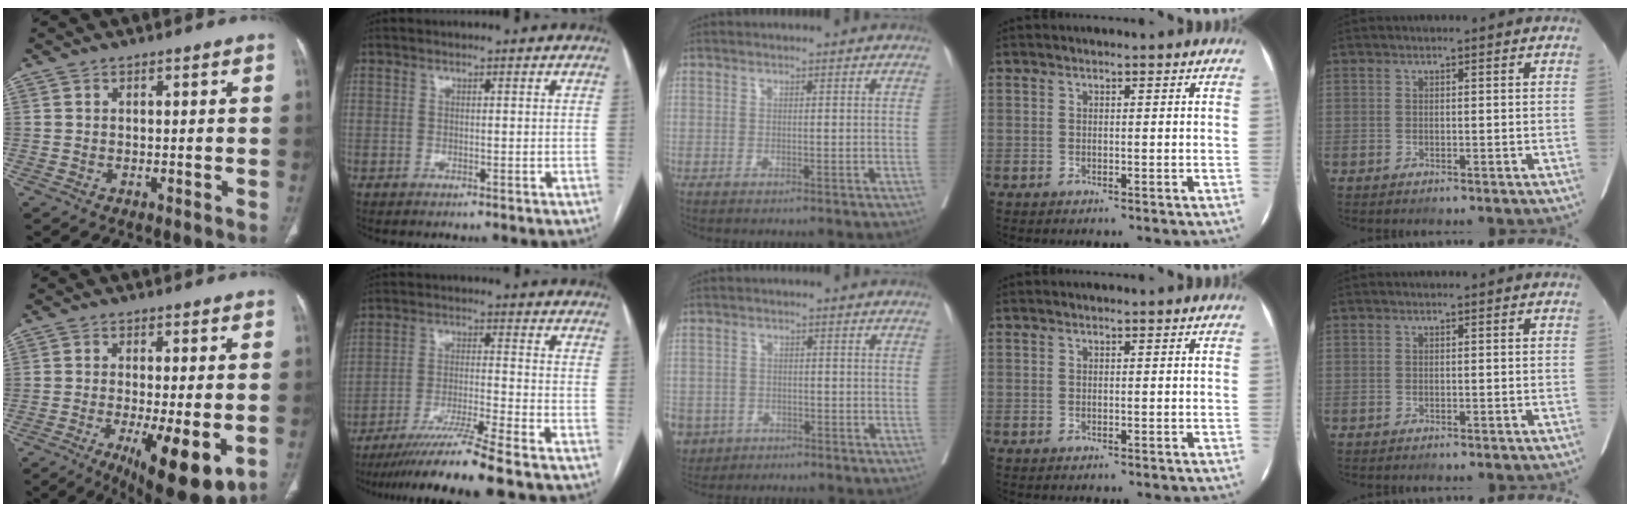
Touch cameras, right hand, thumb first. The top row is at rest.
{"thumb": {"total": 13.9, "force": [-4.7, 3.8, 12.5], "torque": [-0.168, -0.019, -0.059]}, "index": {"total": 11.3, "force": [-9.3, -2.2, 6.0], "torque": [-0.092, -0.030, -0.160]}, "middle": {"total": 8.2, "force": [-4.2, 6.8, 1.9], "torque": [-0.064, 0.003, -0.067]}}